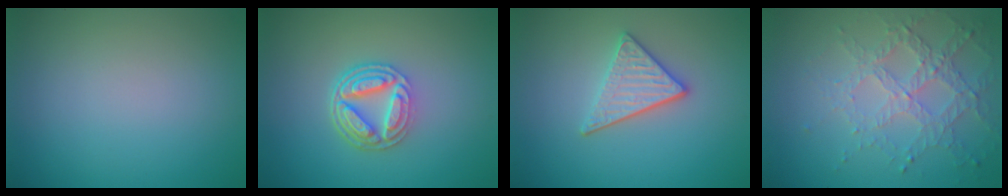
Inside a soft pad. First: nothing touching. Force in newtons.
{"total": 5.0, "press": 3.7, "slide": 3.4}
{"total": 3.2, "press": 2.9, "slide": 1.4}
{"total": 4.6, "press": 3.3, "slide": 3.2}